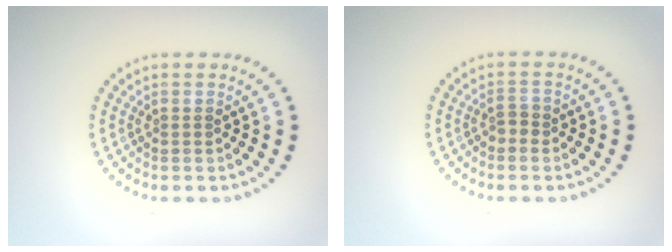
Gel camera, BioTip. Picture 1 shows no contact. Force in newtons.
{"total": 1.2, "press": 1.1, "slide": 0.5}